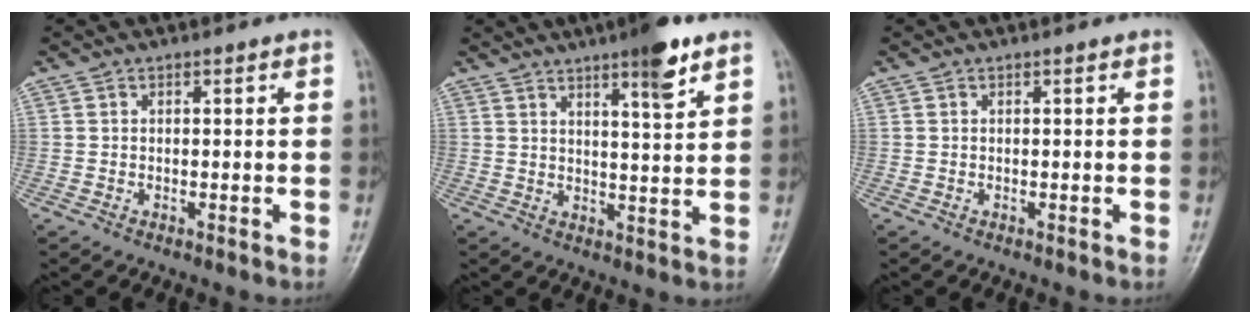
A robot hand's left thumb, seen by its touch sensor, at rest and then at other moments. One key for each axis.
{"total": 8.2, "fx": 5.3, "fy": 1.1, "fz": 6.2, "tx": -0.087, "ty": -0.029, "tz": 0.078}
{"total": 0.0}